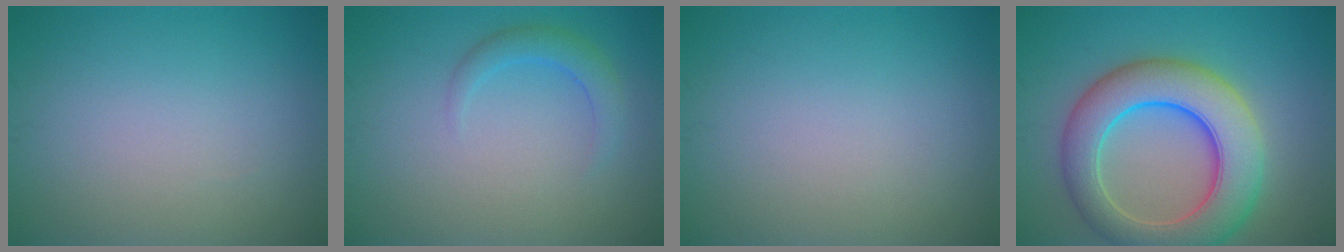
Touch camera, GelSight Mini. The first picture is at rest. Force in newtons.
{"total": 2.1, "press": 2.1, "slide": 0.3}
{"total": 0.0}
{"total": 9.5, "press": 9.5, "slide": 0.3}